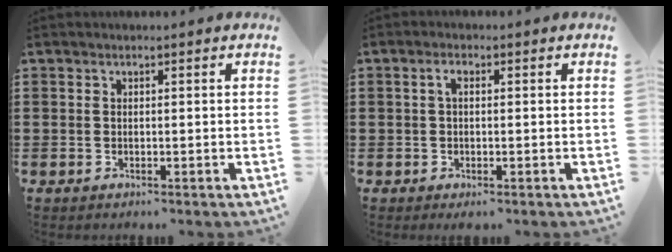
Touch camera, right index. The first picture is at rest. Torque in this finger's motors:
{"motor_torque": [1.08, 0.04, 0.08, 0.04]}